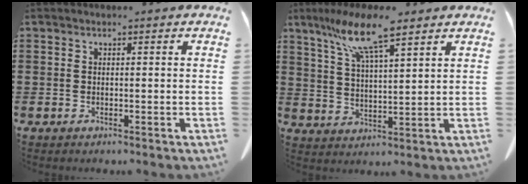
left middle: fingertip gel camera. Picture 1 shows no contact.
{"total": 9.9, "force": [6.9, 1.6, 7.0], "torque": [-0.151, -0.012, 0.122]}